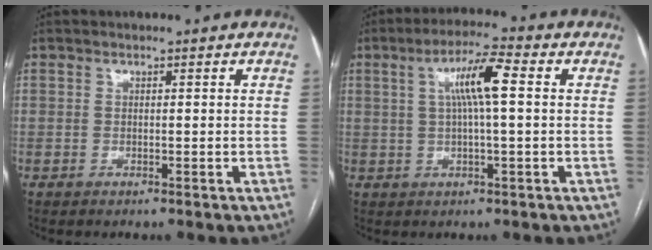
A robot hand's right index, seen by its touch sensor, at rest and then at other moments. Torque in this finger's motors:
{"motor_torque": [0.67, 0.30, 0.22, 0.12]}